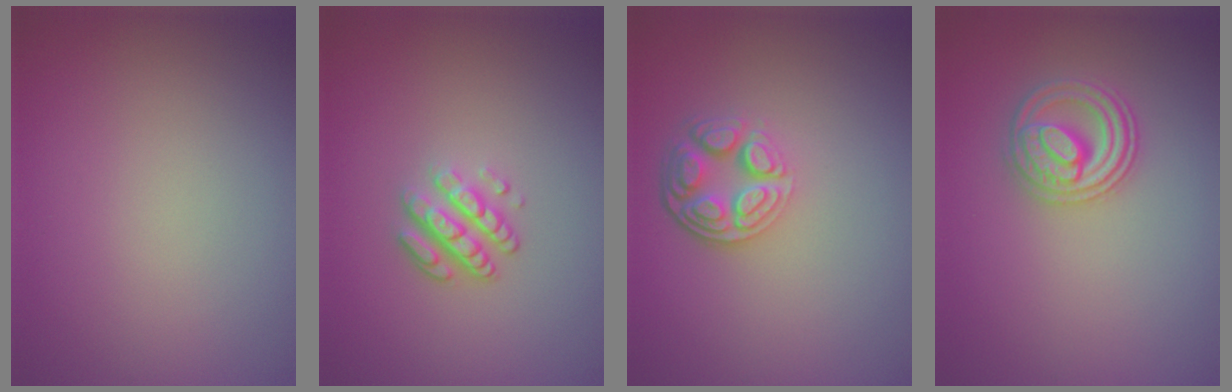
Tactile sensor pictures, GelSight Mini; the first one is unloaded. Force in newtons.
{"total": 3.3, "press": 2.4, "slide": 2.3}
{"total": 4.5, "press": 3.4, "slide": 2.9}
{"total": 3.1, "press": 3.0, "slide": 0.6}